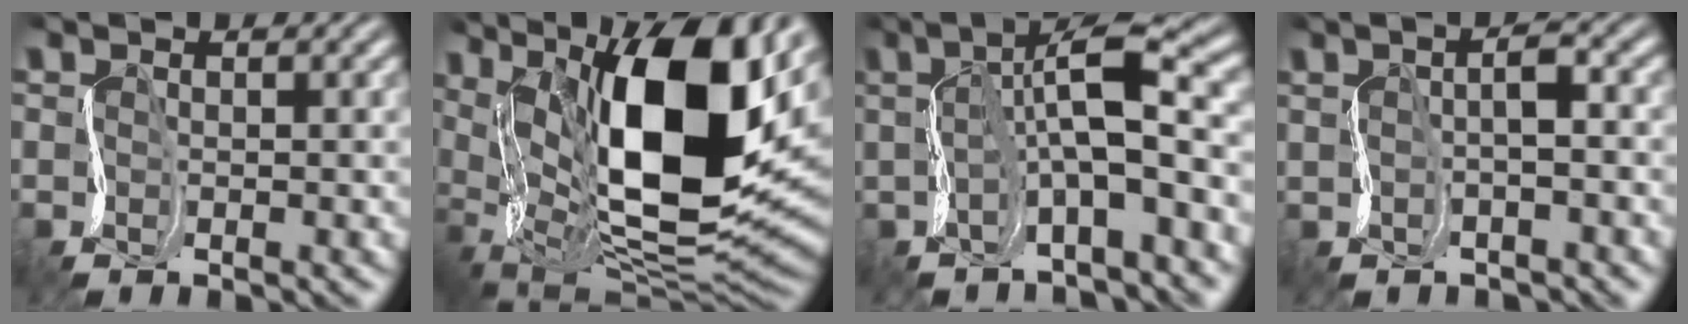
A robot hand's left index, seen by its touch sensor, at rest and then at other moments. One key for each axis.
{"total": 14.0, "fx": 5.0, "fy": 5.5, "fz": 11.9, "tx": -0.196, "ty": -0.006, "tz": 0.080}
{"total": 6.8, "fx": 1.0, "fy": 1.1, "fz": 6.6, "tx": -0.098, "ty": 0.045, "tz": -0.004}
{"total": 1.5, "fx": 1.3, "fy": -0.4, "fz": 0.7, "tx": -0.013, "ty": 0.017, "tz": 0.016}